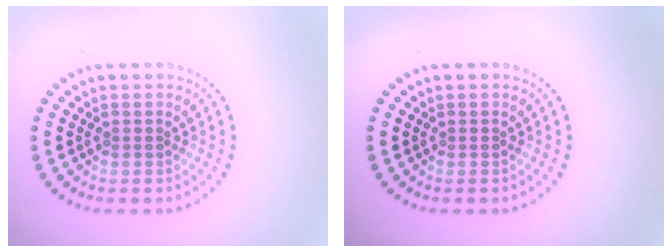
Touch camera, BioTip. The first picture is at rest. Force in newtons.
{"total": 0.0}